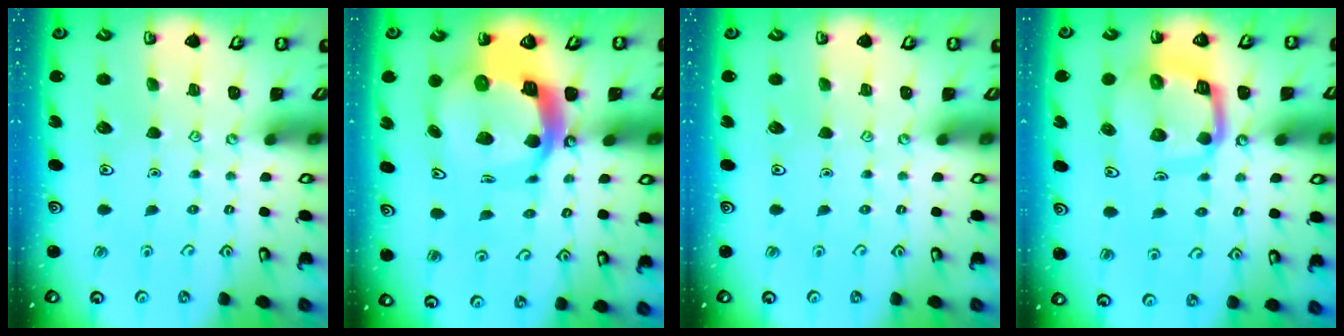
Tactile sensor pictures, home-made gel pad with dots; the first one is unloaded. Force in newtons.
{"total": 14.9, "press": 14.8, "slide": 1.8}
{"total": 0.0}
{"total": 11.0, "press": 10.9, "slide": 1.3}